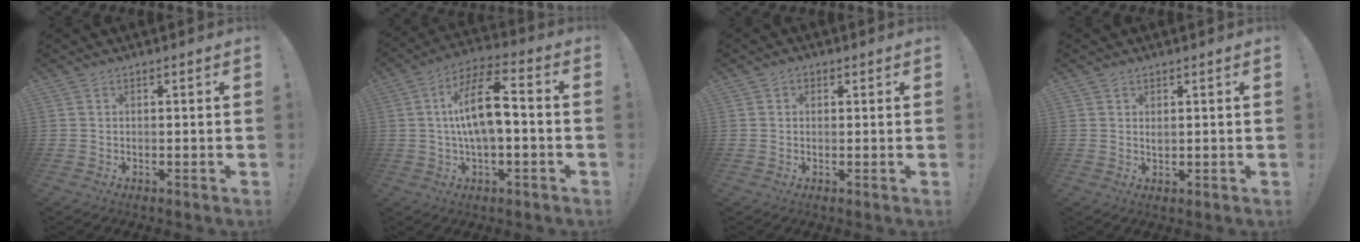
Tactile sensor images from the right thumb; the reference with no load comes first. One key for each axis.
{"total": 14.6, "fx": 0.5, "fy": 5.6, "fz": 13.5, "tx": -0.239, "ty": 0.005, "tz": 0.001}
{"total": 1.4, "fx": 0.3, "fy": 1.2, "fz": 0.5, "tx": -0.010, "ty": 0.002, "tz": 0.006}
{"total": 1.3, "fx": 1.0, "fy": 0.3, "fz": 0.6, "tx": 0.001, "ty": -0.007, "tz": 0.017}